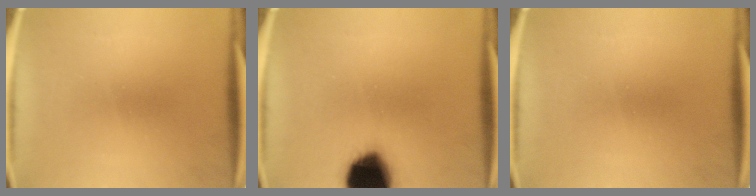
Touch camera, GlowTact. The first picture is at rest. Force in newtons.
{"total": 18.8}
{"total": 0.0}